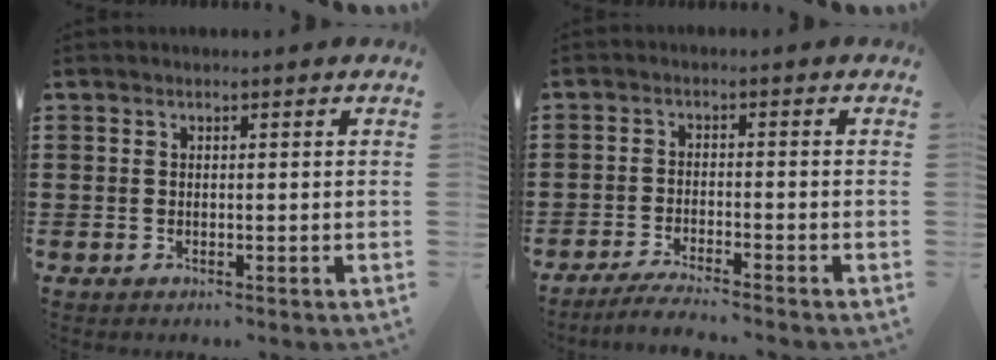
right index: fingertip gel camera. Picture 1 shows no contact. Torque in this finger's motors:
{"motor_torque": [0.06, 0.19, 0.09, 0.03]}